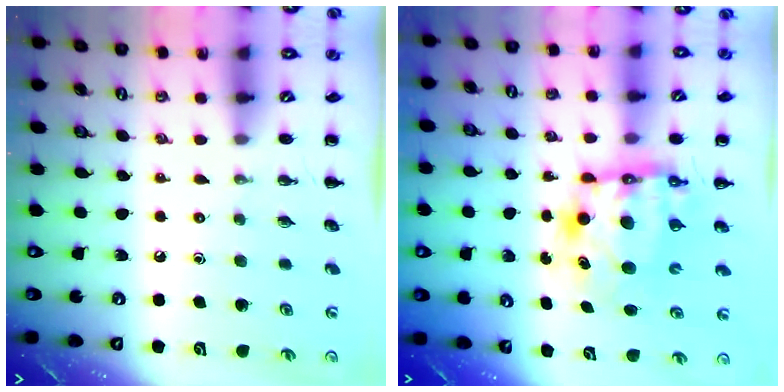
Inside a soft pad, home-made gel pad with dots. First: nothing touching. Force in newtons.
{"total": 9.3, "press": 9.1, "slide": 2.2}